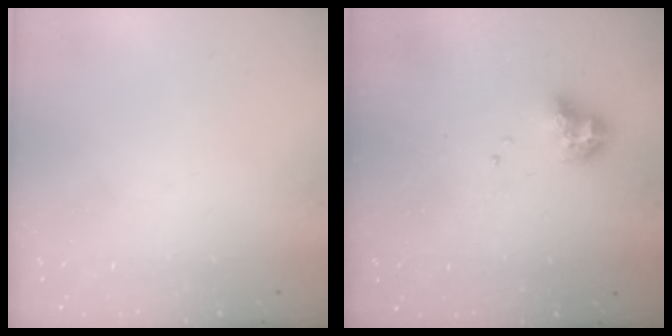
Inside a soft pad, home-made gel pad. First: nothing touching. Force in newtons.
{"total": 8.9, "press": 8.9, "slide": 1.0}